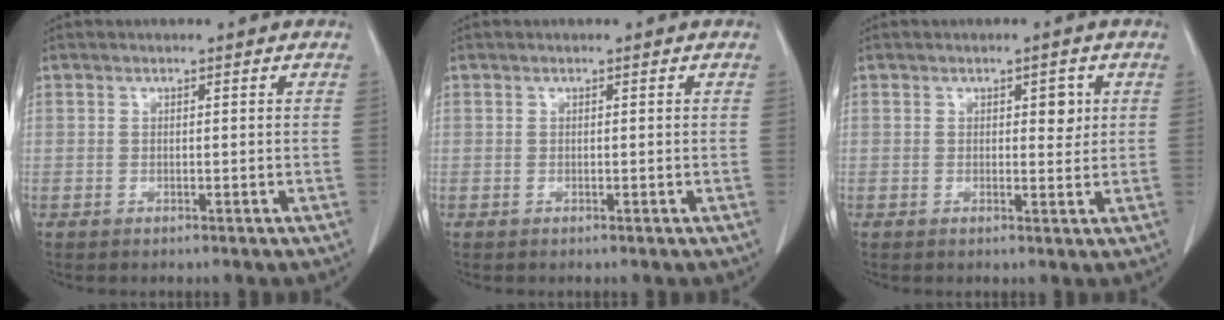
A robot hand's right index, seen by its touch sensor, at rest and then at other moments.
{"total": 0.0}
{"total": 2.6, "force": [0.9, 1.3, 2.1], "torque": [-0.024, -0.001, 0.011]}